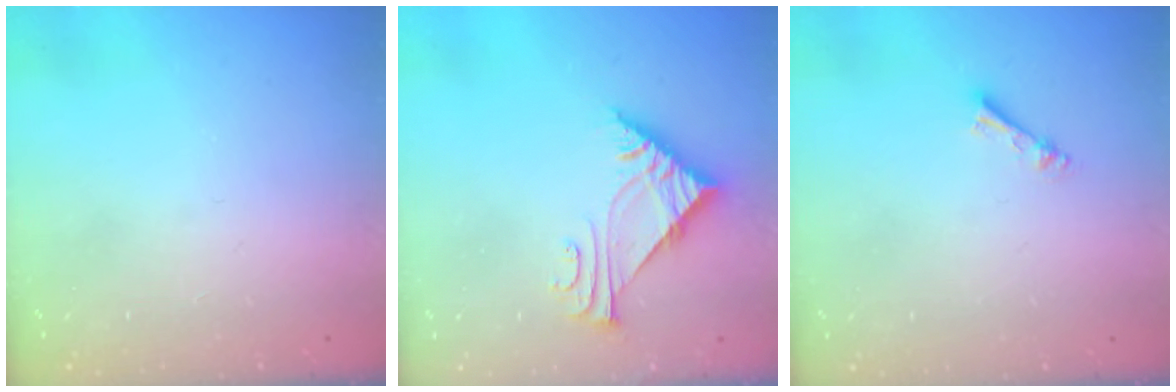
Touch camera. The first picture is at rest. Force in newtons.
{"total": 7.7, "press": 7.7, "slide": 0.4}
{"total": 2.4, "press": 2.4, "slide": 0.4}